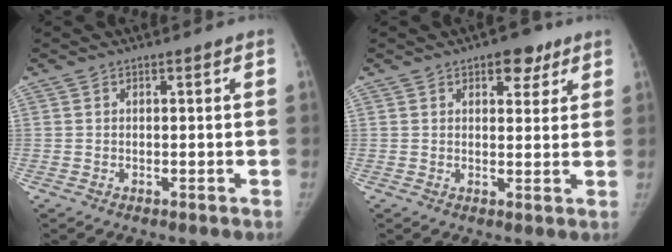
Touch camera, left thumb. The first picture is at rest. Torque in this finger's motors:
{"motor_torque": [0.02, -0.29, 0.89, -0.48, 0.13]}